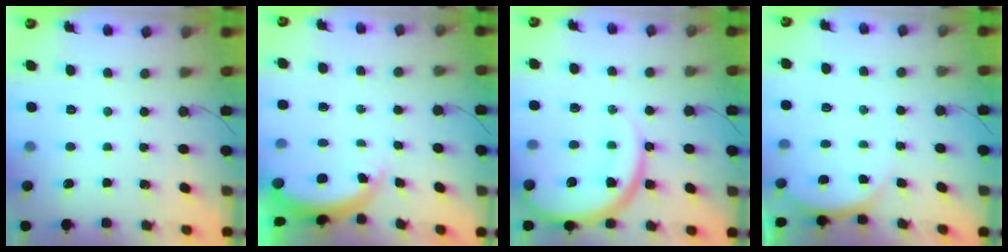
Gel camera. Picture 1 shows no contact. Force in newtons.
{"total": 4.4, "press": 4.4, "slide": 0.3}
{"total": 14.3, "press": 14.2, "slide": 1.5}
{"total": 3.6, "press": 3.1, "slide": 1.8}